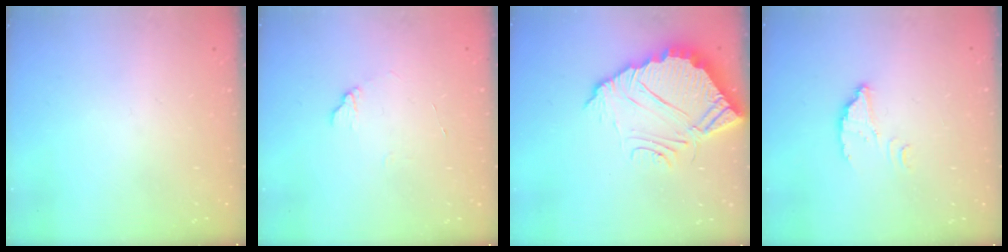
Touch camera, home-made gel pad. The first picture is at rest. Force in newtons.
{"total": 6.5, "press": 6.5, "slide": 0.6}
{"total": 9.2, "press": 9.2, "slide": 0.7}
{"total": 2.6, "press": 2.6, "slide": 0.2}